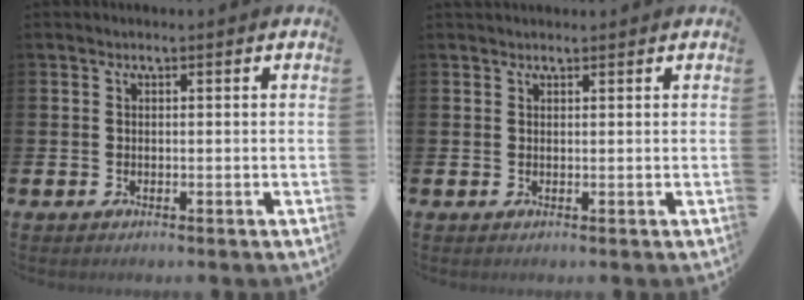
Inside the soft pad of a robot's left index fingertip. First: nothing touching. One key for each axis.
{"total": 0.9, "fx": 0.9, "fy": 0.2, "fz": 0.1, "tx": 0.009, "ty": -0.001, "tz": 0.014}